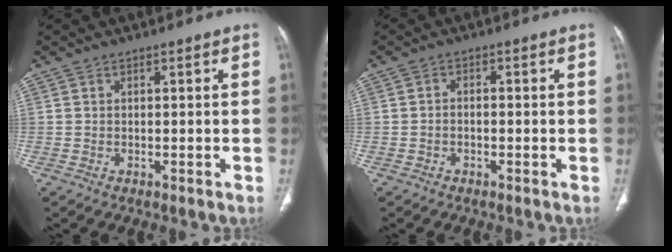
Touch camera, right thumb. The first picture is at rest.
{"total": 1.3, "force": [-0.5, 0.9, 0.7], "torque": [-0.009, 0.007, -0.011]}